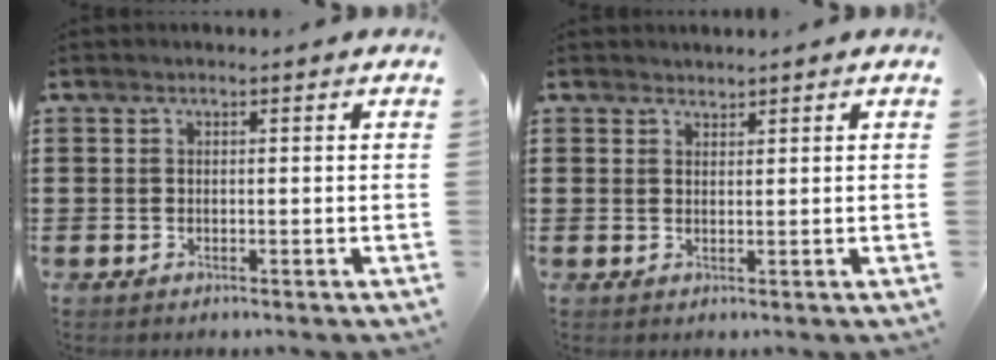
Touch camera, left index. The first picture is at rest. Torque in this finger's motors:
{"motor_torque": [0.03, 0.02, 0.00, 0.00]}